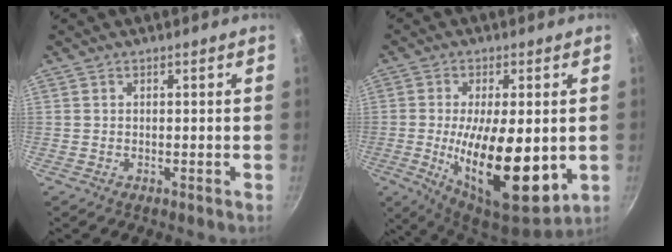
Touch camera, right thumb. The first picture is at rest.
{"total": 19.2, "force": [-2.2, 7.6, 17.5], "torque": [-0.280, -0.014, -0.029]}